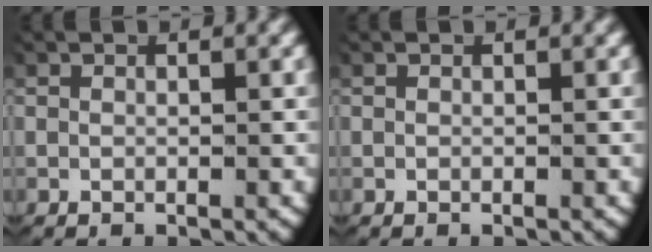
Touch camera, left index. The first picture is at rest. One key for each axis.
{"total": 0.0}